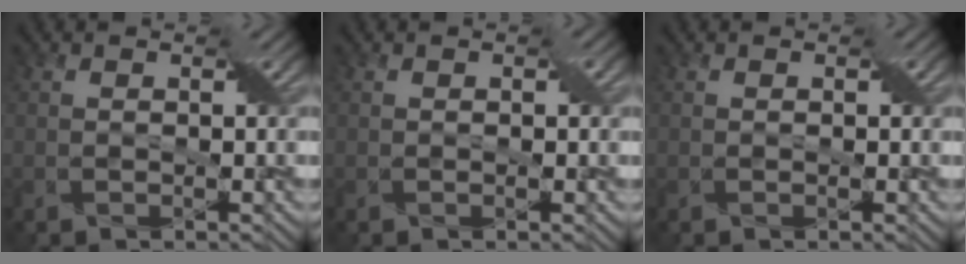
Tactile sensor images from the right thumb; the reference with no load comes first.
{"total": 0.9, "force": [0.1, 0.5, 0.8], "torque": [-0.010, 0.000, 0.002]}
{"total": 0.6, "force": [0.0, 0.4, 0.5], "torque": [-0.005, -0.001, 0.001]}